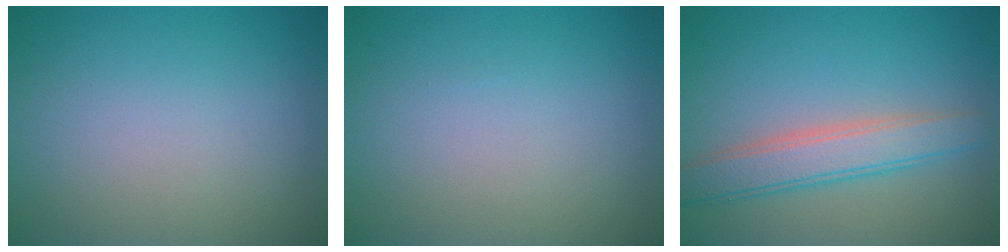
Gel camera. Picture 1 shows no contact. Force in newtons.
{"total": 0.0}
{"total": 4.1, "press": 4.1, "slide": 0.4}